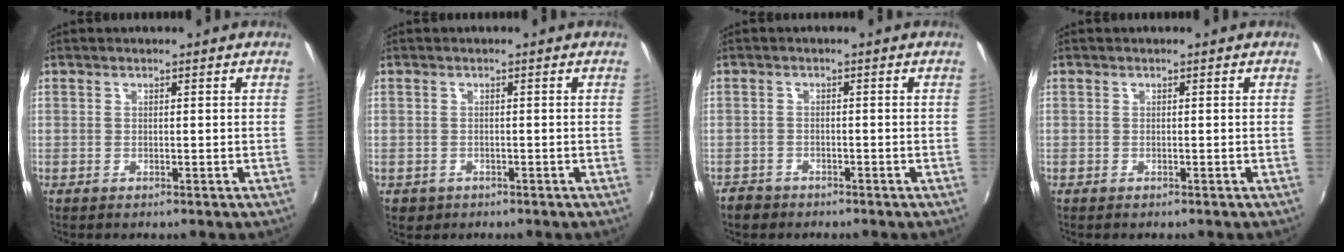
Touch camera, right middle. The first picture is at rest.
{"total": 2.5, "force": [-1.1, 2.0, 0.8], "torque": [-0.021, -0.005, -0.013]}
{"total": 3.2, "force": [-2.5, 1.9, 0.6], "torque": [-0.024, -0.003, -0.046]}
{"total": 0.0}